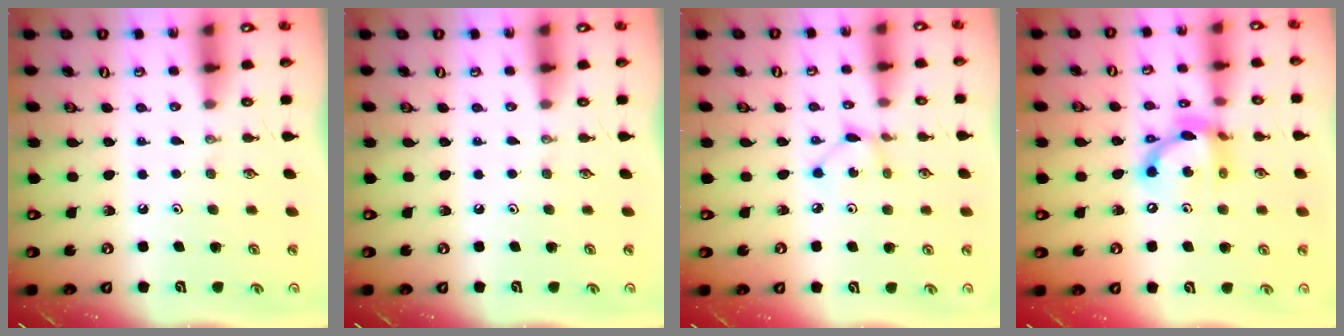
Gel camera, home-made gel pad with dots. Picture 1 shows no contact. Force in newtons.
{"total": 0.0}
{"total": 2.5, "press": 2.5, "slide": 0.1}
{"total": 13.2, "press": 13.2, "slide": 0.4}